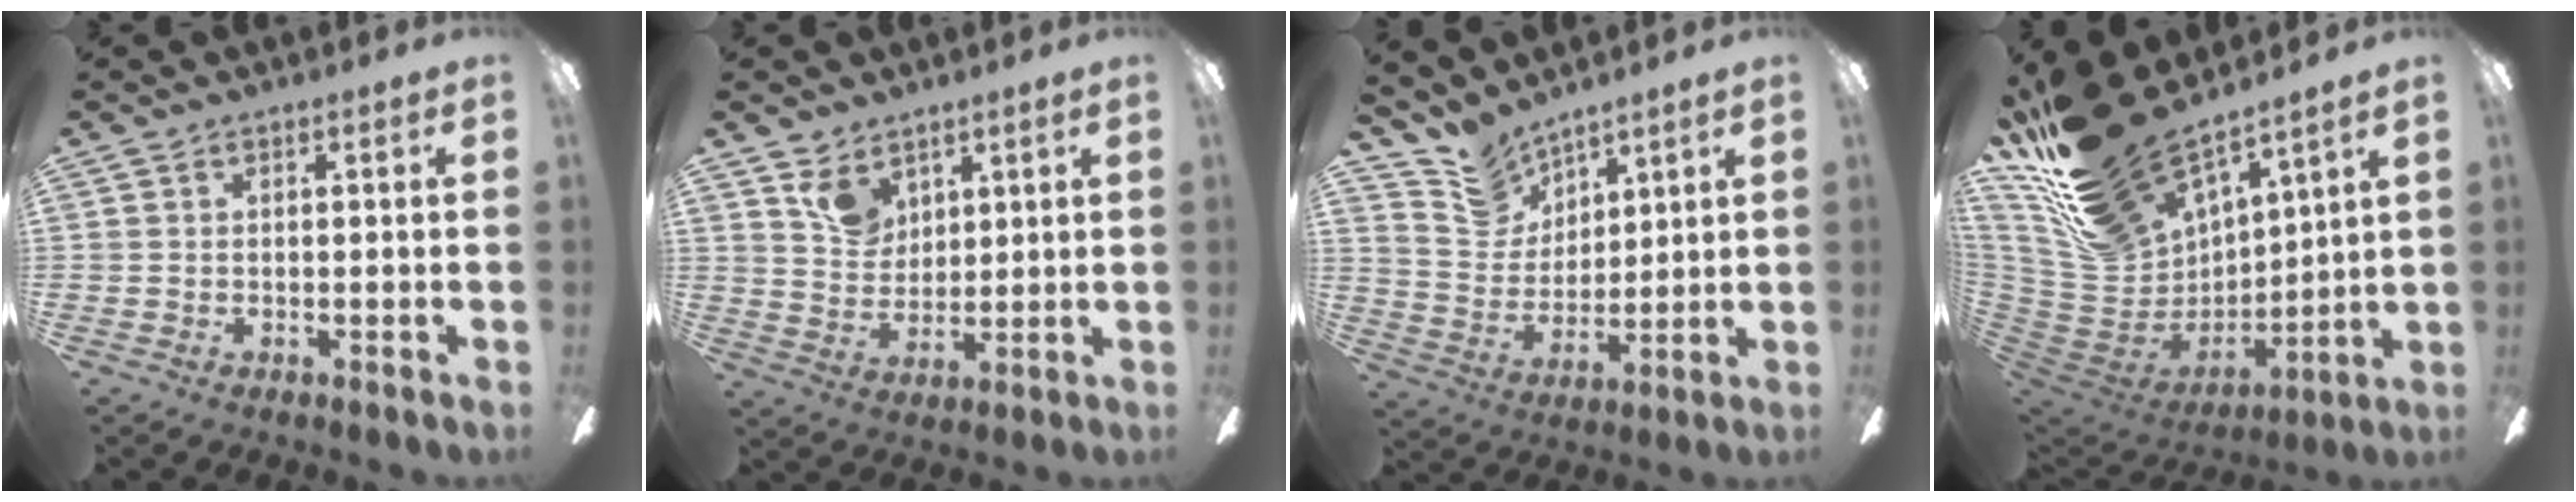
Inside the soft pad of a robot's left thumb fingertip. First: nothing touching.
{"total": 7.9, "force": [5.5, 5.0, 2.6], "torque": [-0.048, -0.020, 0.103]}
{"total": 10.7, "force": [9.1, 5.4, 1.2], "torque": [-0.056, -0.063, 0.182]}
{"total": 23.2, "force": [18.8, 9.0, 10.2], "torque": [-0.217, -0.131, 0.352]}